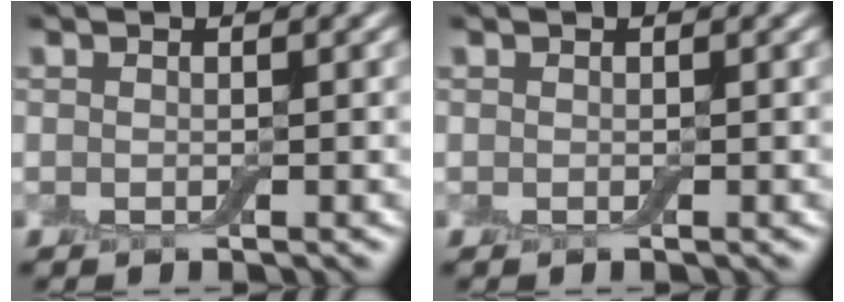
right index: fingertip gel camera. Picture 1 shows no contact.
{"total": 0.0}